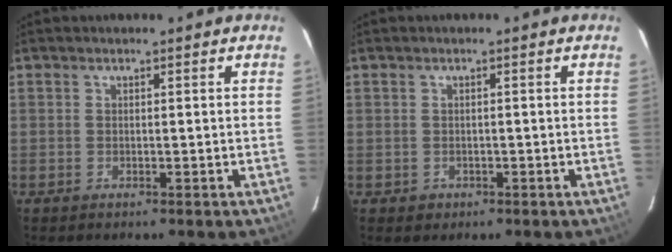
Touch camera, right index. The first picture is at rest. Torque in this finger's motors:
{"motor_torque": [-0.23, 0.14, -0.73, -0.21]}